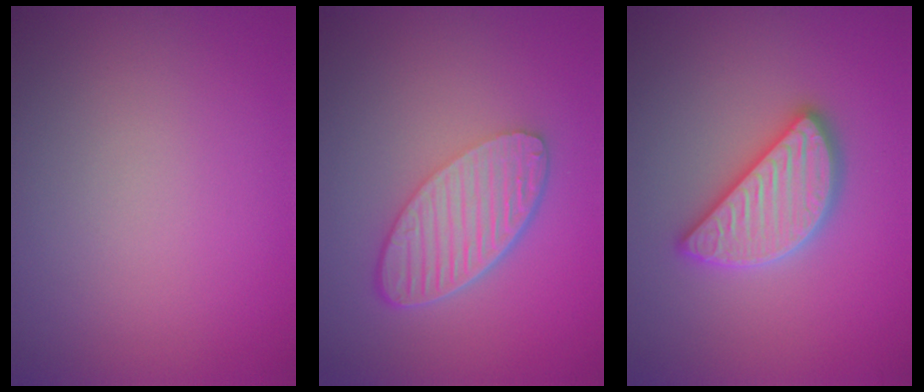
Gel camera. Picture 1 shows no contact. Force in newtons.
{"total": 5.5, "press": 4.0, "slide": 3.8}
{"total": 4.7, "press": 4.7, "slide": 0.5}